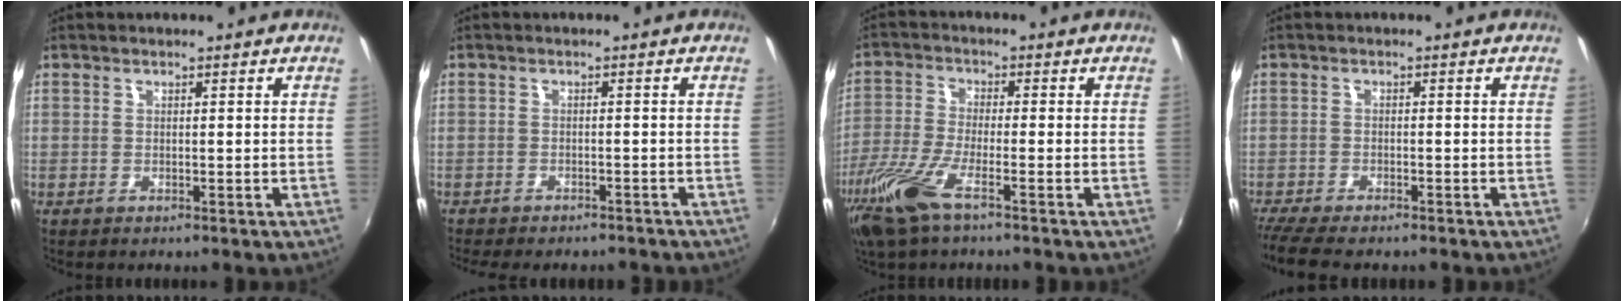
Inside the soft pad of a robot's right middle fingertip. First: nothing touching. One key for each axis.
{"total": 8.1, "fx": -7.1, "fy": 2.3, "fz": 3.2, "tx": -0.074, "ty": -0.020, "tz": -0.100}
{"total": 9.9, "fx": -6.1, "fy": 1.8, "fz": 7.5, "tx": -0.177, "ty": -0.023, "tz": -0.124}
{"total": 7.1, "fx": -6.1, "fy": 1.2, "fz": 3.6, "tx": -0.093, "ty": -0.034, "tz": -0.106}